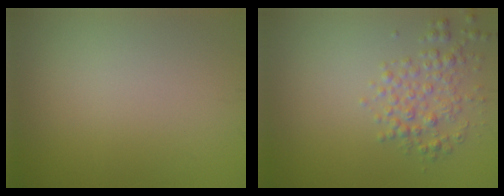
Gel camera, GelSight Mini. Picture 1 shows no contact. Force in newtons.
{"total": 2.7, "press": 2.7, "slide": 0.1}